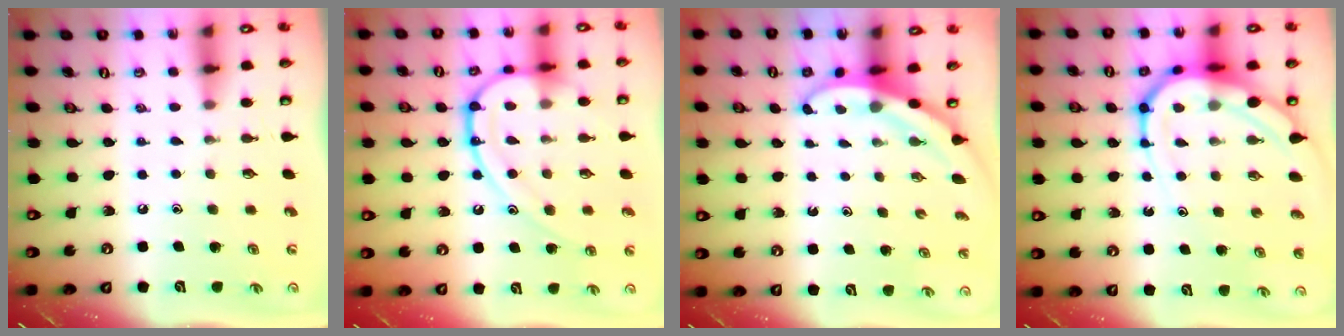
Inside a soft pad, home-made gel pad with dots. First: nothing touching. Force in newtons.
{"total": 15.2, "press": 15.1, "slide": 1.5}
{"total": 3.0, "press": 3.0, "slide": 0.2}
{"total": 12.9, "press": 12.9, "slide": 1.2}